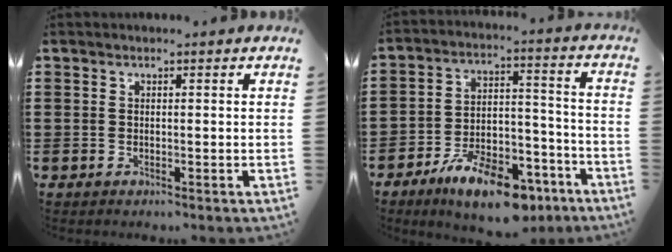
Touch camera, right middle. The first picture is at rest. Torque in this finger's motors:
{"motor_torque": [2.14, 0.00, 0.45, 0.21]}